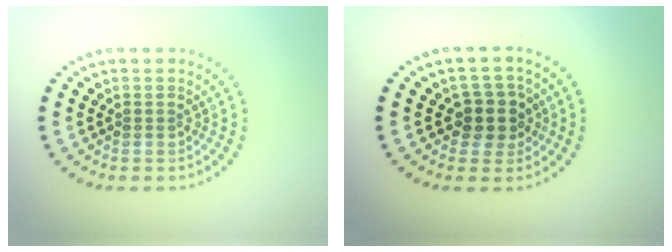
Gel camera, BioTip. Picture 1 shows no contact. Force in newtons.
{"total": 2.9, "press": 2.5, "slide": 1.4}